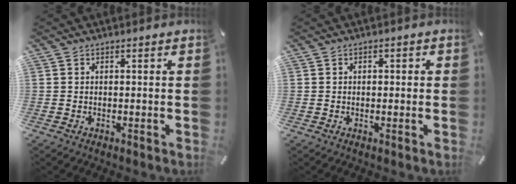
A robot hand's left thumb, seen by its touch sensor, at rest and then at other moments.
{"total": 1.1, "force": [-0.2, 0.9, 0.6], "torque": [-0.011, 0.005, -0.007]}